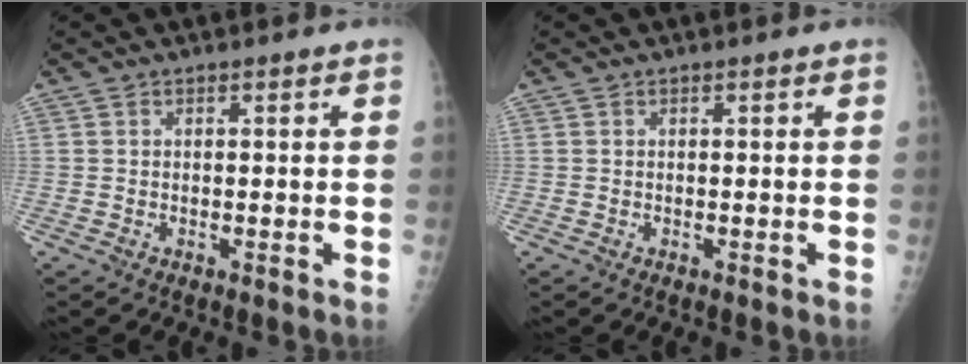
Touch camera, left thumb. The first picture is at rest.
{"total": 0.0}